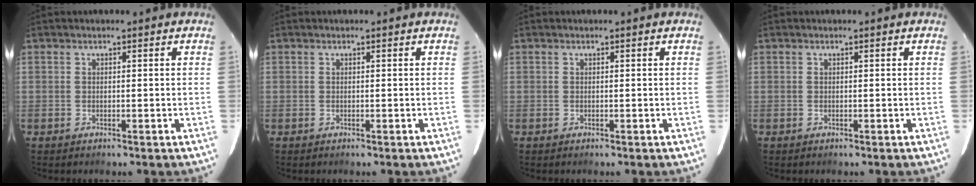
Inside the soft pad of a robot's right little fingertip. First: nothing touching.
{"total": 0.0}
{"total": 0.0}
{"total": 0.0}